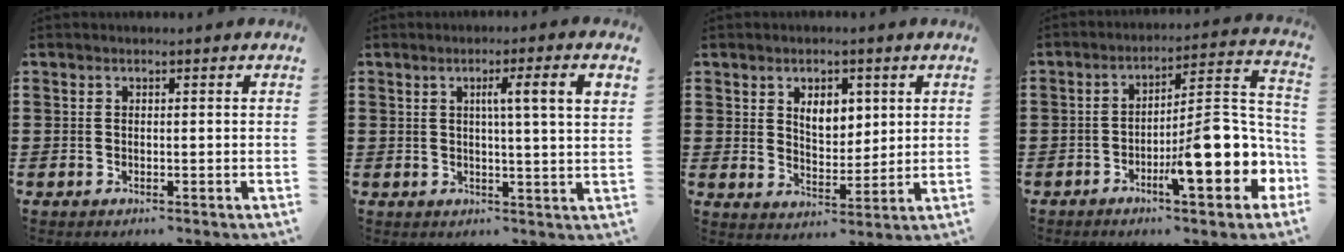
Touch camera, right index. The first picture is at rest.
{"total": 5.0, "force": [1.5, -0.4, 4.8], "torque": [-0.085, -0.009, 0.018]}
{"total": 5.1, "force": [2.0, 3.2, 3.4], "torque": [-0.063, 0.008, 0.030]}
{"total": 11.8, "force": [-4.9, 2.8, 10.4], "torque": [-0.150, -0.015, -0.091]}